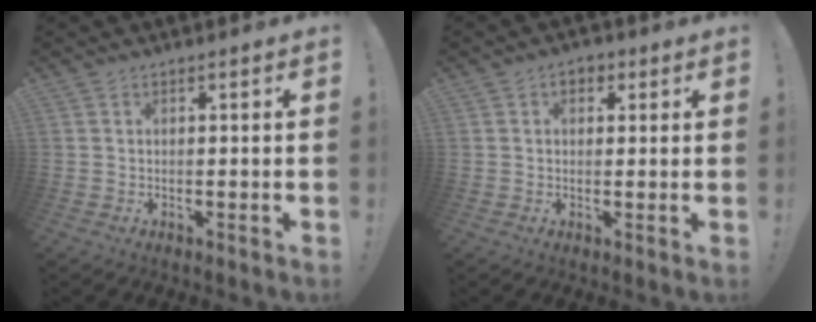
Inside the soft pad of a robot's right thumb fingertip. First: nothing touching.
{"total": 3.3, "force": [1.0, 2.5, 1.8], "torque": [-0.013, 0.002, 0.016]}